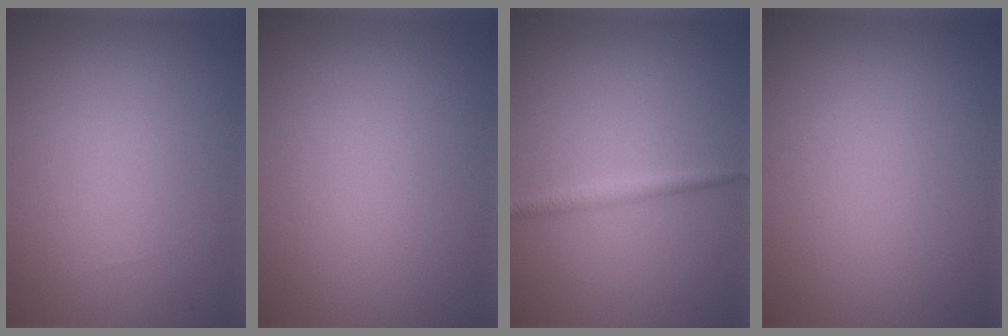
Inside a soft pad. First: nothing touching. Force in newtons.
{"total": 0.0}
{"total": 1.4, "press": 1.4, "slide": 0.1}
{"total": 0.0}